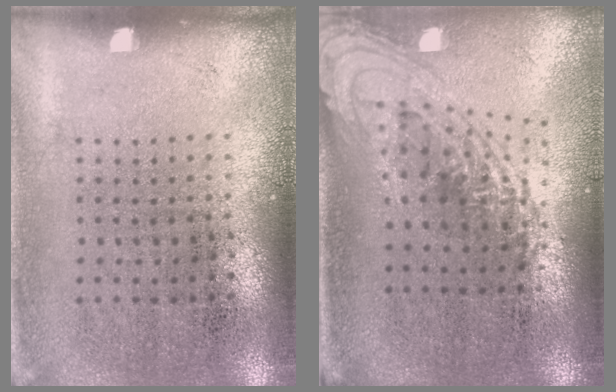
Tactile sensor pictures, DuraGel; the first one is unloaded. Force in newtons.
{"total": 2.1, "press": 1.7, "slide": 1.3}